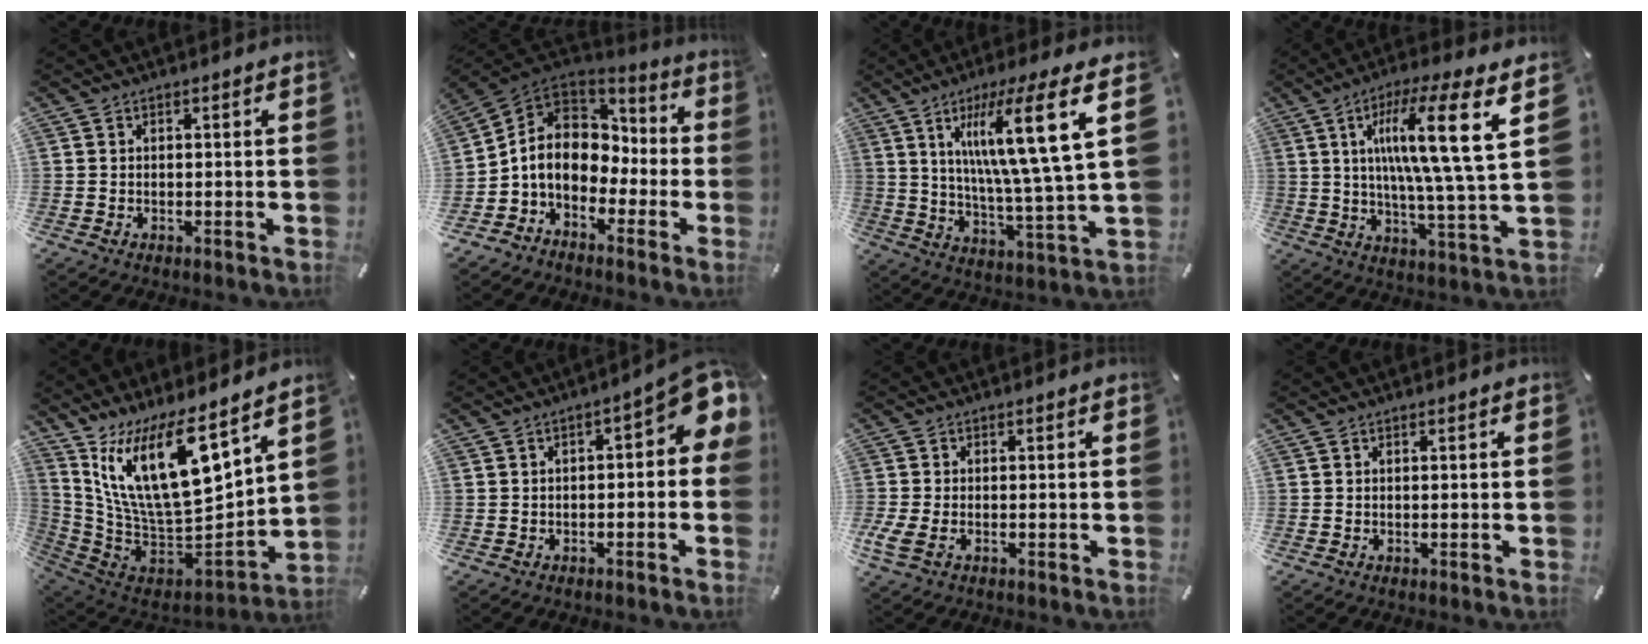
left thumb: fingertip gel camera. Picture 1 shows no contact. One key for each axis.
{"total": 10.1, "fx": -2.0, "fy": 8.8, "fz": 4.6, "tx": -0.111, "ty": 0.006, "tz": -0.035}
{"total": 20.0, "fx": 8.5, "fy": 2.1, "fz": 18.0, "tx": -0.313, "ty": -0.037, "tz": 0.109}
{"total": 18.7, "fx": 6.4, "fy": 1.8, "fz": 17.5, "tx": -0.305, "ty": -0.021, "tz": 0.078}
{"total": 20.8, "fx": 10.2, "fy": 8.6, "fz": 15.9, "tx": -0.308, "ty": -0.090, "tz": 0.177}
{"total": 7.2, "fx": 1.3, "fy": 3.1, "fz": 6.4, "tx": -0.080, "ty": -0.019, "tz": 0.017}
{"total": 3.3, "fx": -1.2, "fy": 1.9, "fz": 2.5, "tx": -0.067, "ty": -0.008, "tz": -0.025}
{"total": 0.0}